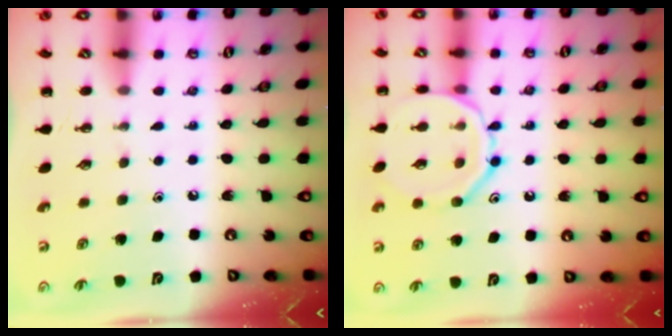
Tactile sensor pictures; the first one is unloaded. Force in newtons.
{"total": 12.6, "press": 12.6, "slide": 0.5}